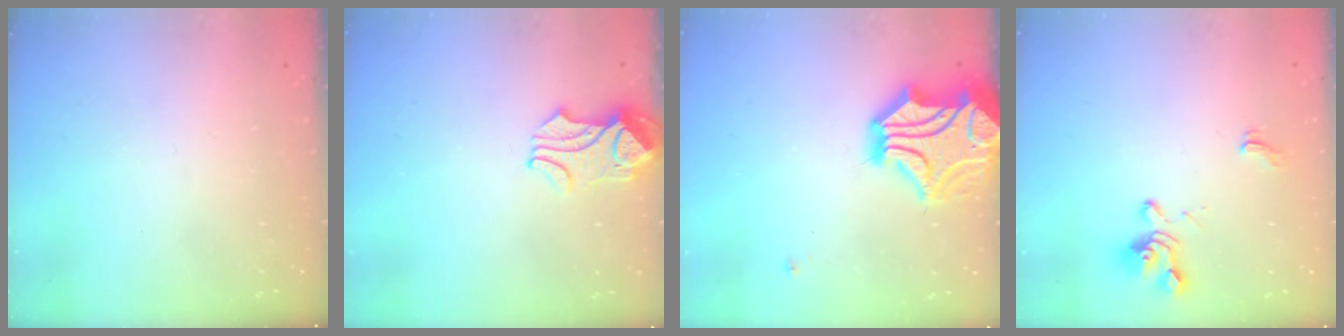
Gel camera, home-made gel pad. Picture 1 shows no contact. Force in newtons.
{"total": 2.9, "press": 2.9, "slide": 0.6}
{"total": 9.1, "press": 8.7, "slide": 2.6}
{"total": 5.4, "press": 5.4, "slide": 0.3}